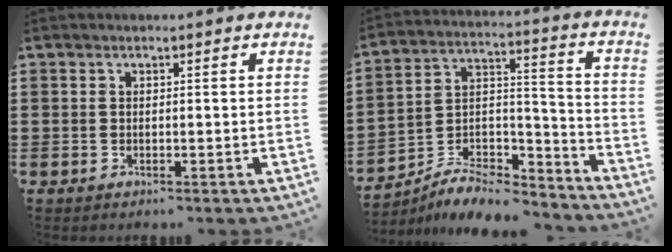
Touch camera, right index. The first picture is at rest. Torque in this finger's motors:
{"motor_torque": [-1.19, 0.27, 0.00, -0.05]}